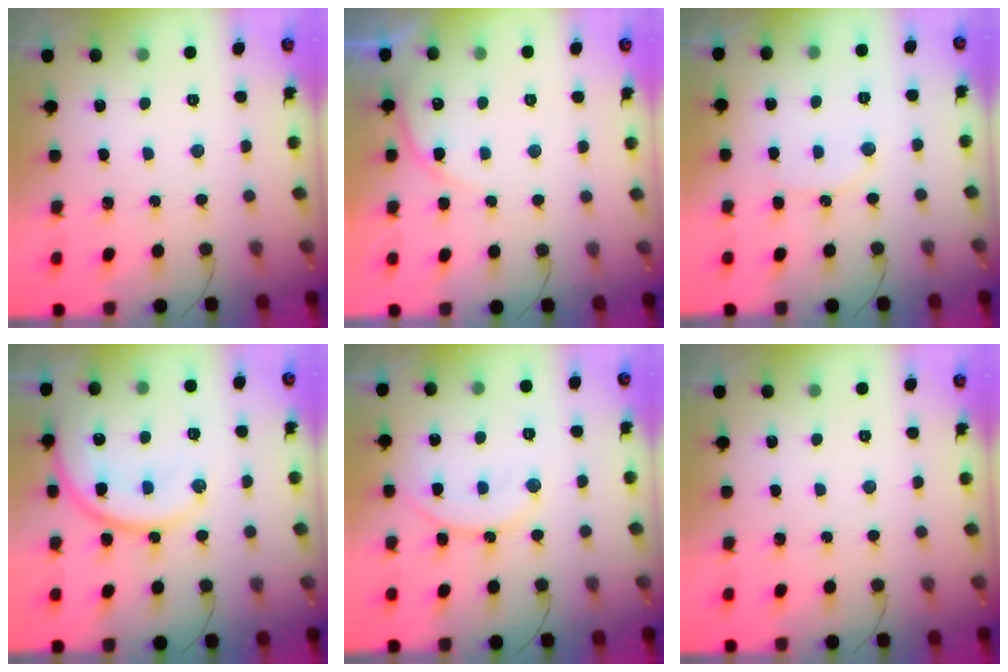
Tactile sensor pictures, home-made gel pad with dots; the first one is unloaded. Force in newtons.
{"total": 5.4, "press": 5.3, "slide": 0.6}
{"total": 6.8, "press": 6.8, "slide": 0.5}
{"total": 17.2, "press": 17.2, "slide": 1.6}
{"total": 12.2, "press": 12.1, "slide": 1.3}
{"total": 0.0}